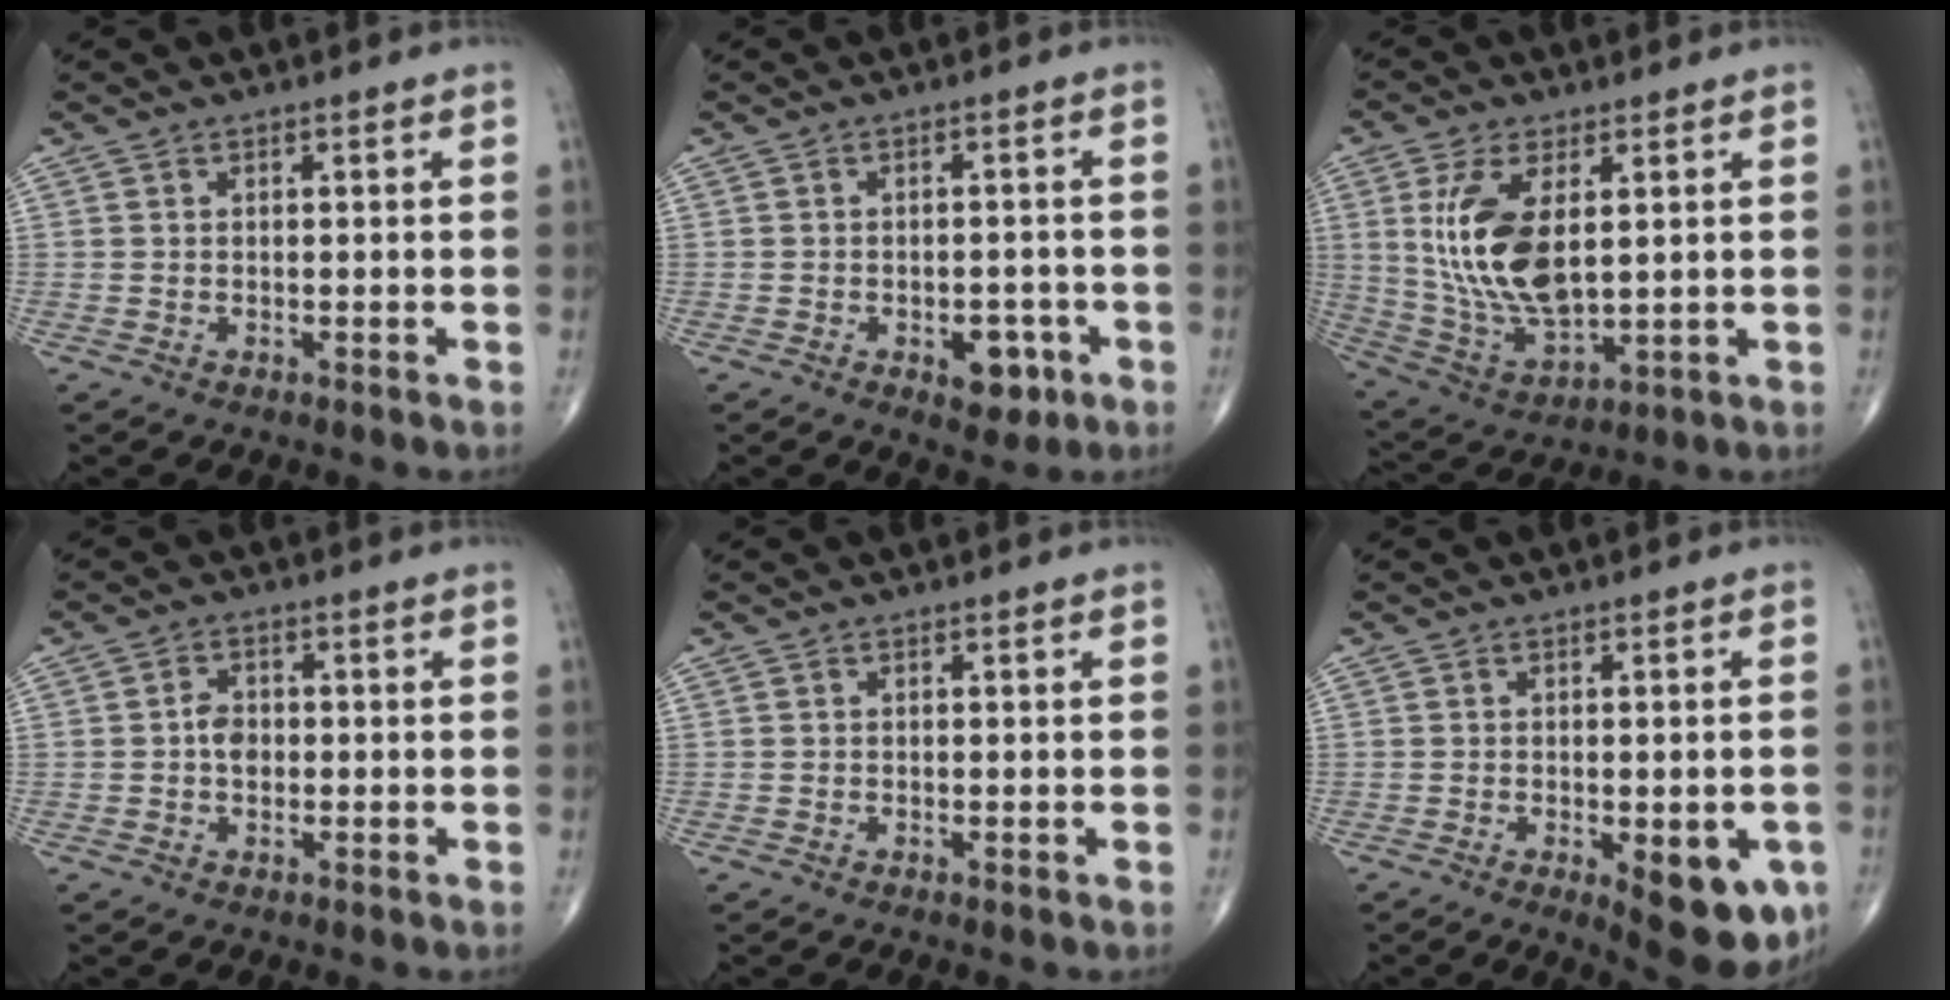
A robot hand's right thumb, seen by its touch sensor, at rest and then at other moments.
{"total": 5.5, "force": [-2.4, 3.2, 3.8], "torque": [-0.023, 0.011, -0.025]}
{"total": 15.4, "force": [3.1, 7.5, 13.1], "torque": [-0.259, -0.021, 0.075]}
{"total": 3.2, "force": [-0.2, 2.4, 2.1], "torque": [-0.023, 0.007, -0.010]}
{"total": 0.0}
{"total": 11.6, "force": [-4.0, 4.5, 9.9], "torque": [-0.101, -0.006, -0.040]}